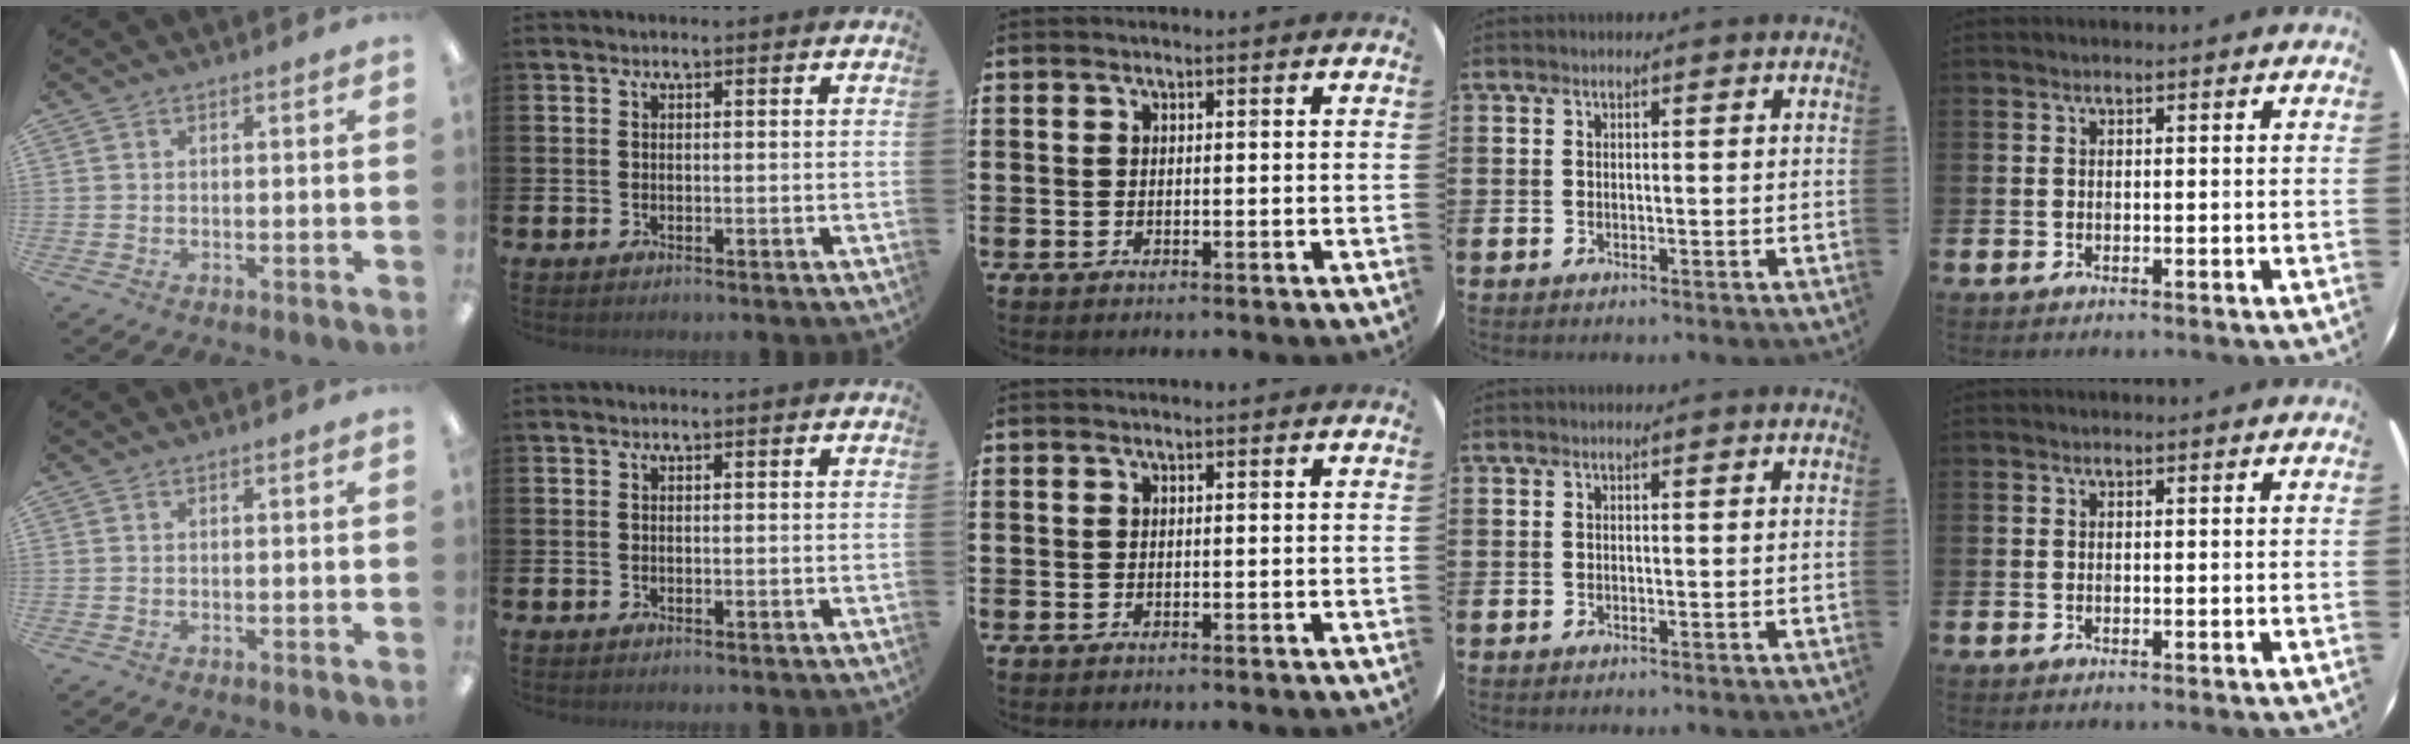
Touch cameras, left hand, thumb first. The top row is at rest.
{}